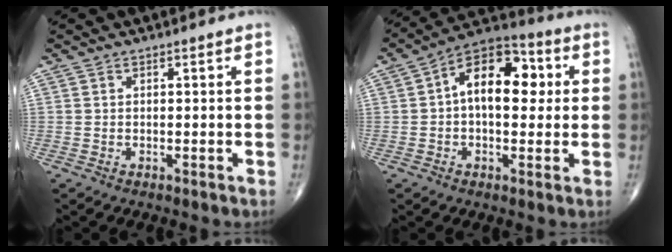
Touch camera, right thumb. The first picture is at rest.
{"total": 14.0, "force": [1.9, 8.2, 11.1], "torque": [-0.141, 0.031, 0.018]}